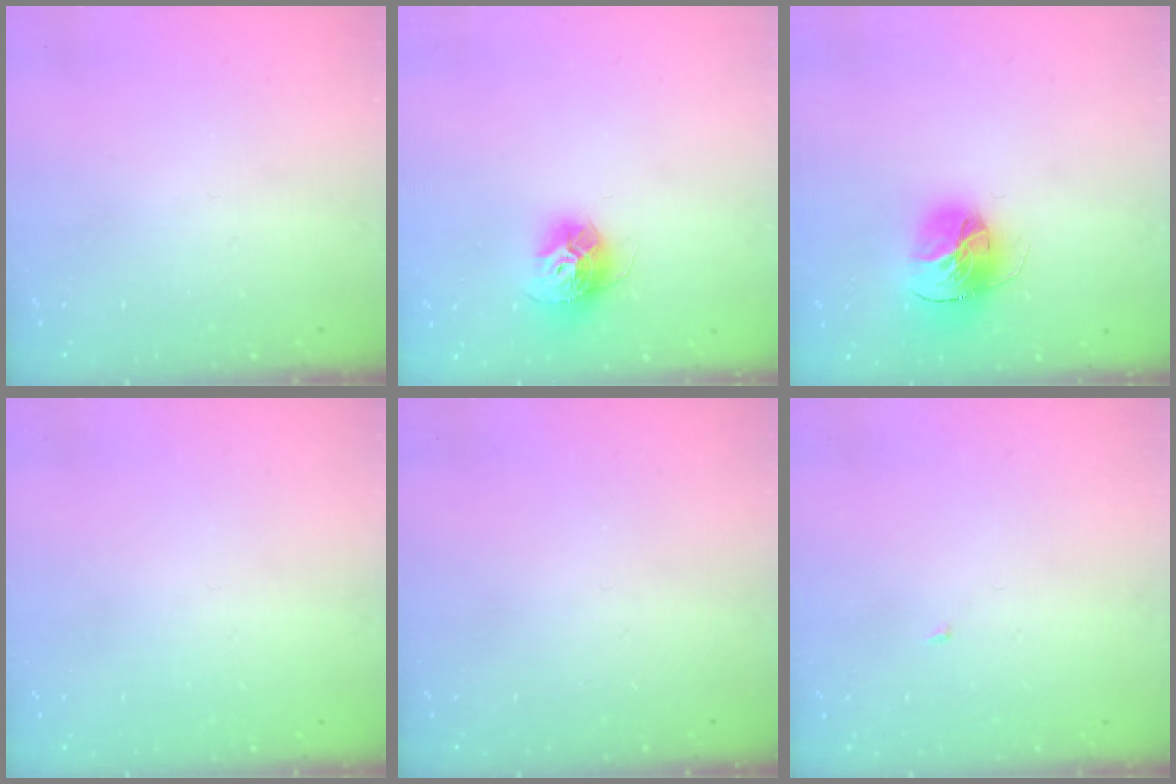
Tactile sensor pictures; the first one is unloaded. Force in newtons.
{"total": 12.0, "press": 11.9, "slide": 1.1}
{"total": 16.1, "press": 16.0, "slide": 1.7}
{"total": 0.7, "press": 0.7, "slide": 0.1}
{"total": 0.0}
{"total": 1.8, "press": 1.8, "slide": 0.2}